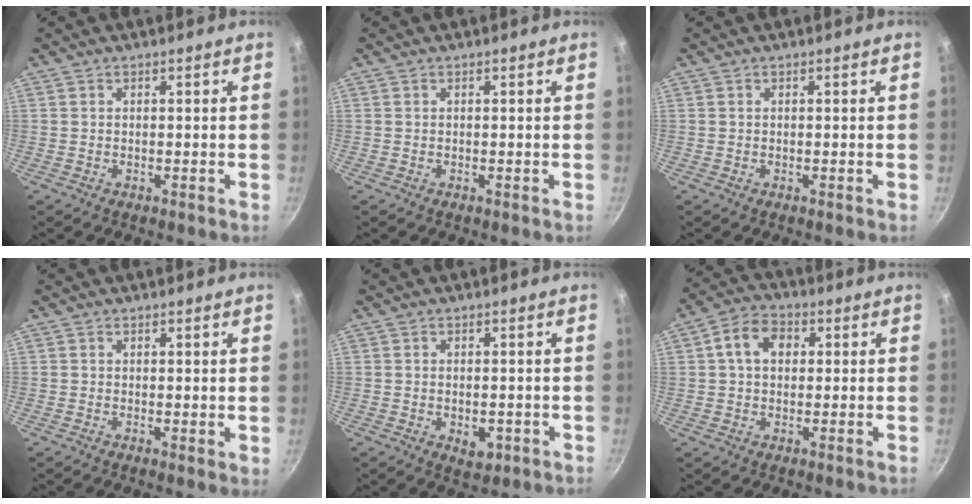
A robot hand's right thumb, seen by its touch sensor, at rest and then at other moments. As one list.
[{"total": 0.0}, {"total": 0.0}, {"total": 1.4, "force": [0.6, 0.7, 1.1], "torque": [-0.014, -0.007, 0.007]}, {"total": 3.8, "force": [-1.0, 2.4, 2.8], "torque": [-0.033, 0.000, -0.009]}, {"total": 7.8, "force": [1.6, 5.7, 5.1], "torque": [-0.069, 0.016, 0.016]}]